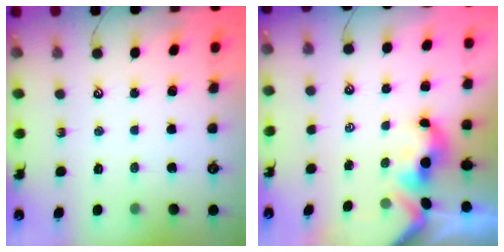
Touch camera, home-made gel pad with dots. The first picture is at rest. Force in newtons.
{"total": 0.9, "press": 0.5, "slide": 0.7}